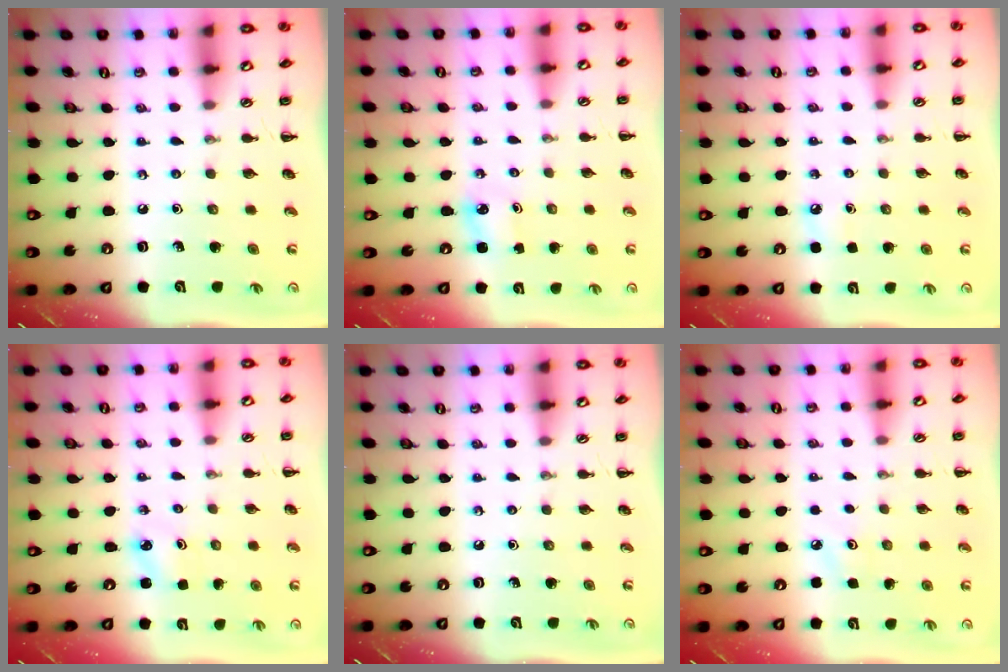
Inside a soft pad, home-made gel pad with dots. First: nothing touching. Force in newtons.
{"total": 1.9, "press": 1.8, "slide": 0.3}
{"total": 2.8, "press": 2.6, "slide": 1.0}
{"total": 1.9, "press": 1.8, "slide": 0.5}
{"total": 0.0}
{"total": 2.8, "press": 2.7, "slide": 0.8}